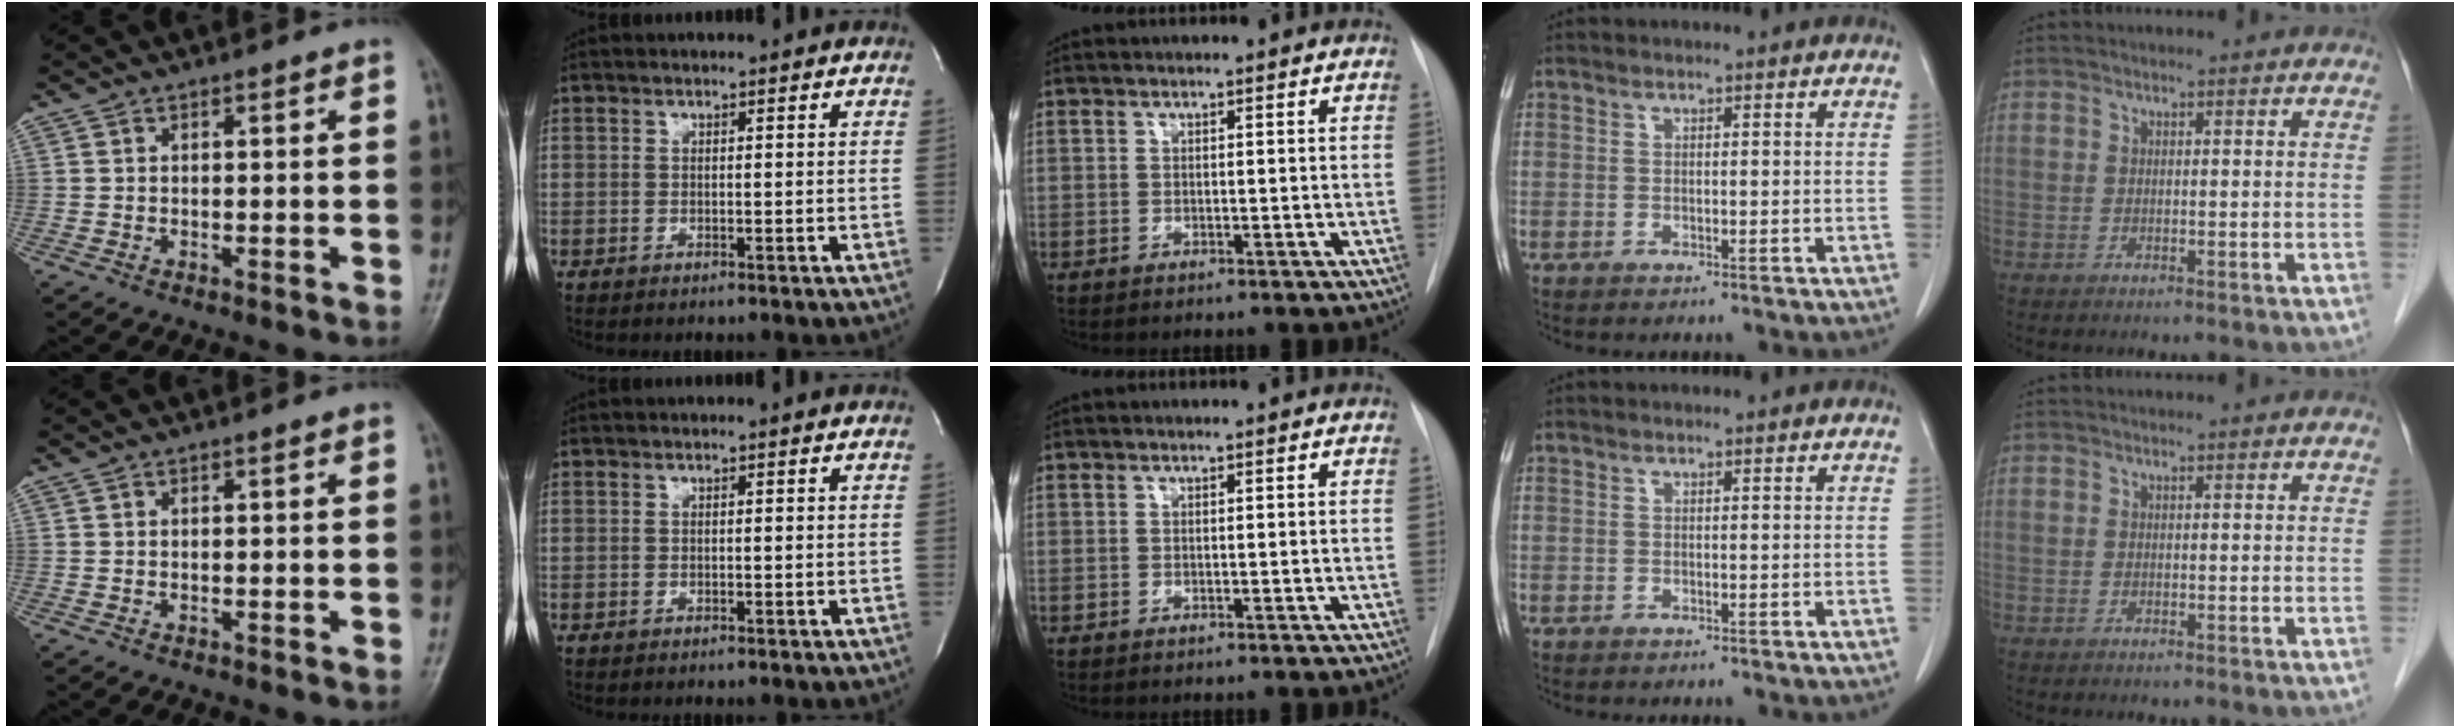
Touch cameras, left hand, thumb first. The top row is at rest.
{}